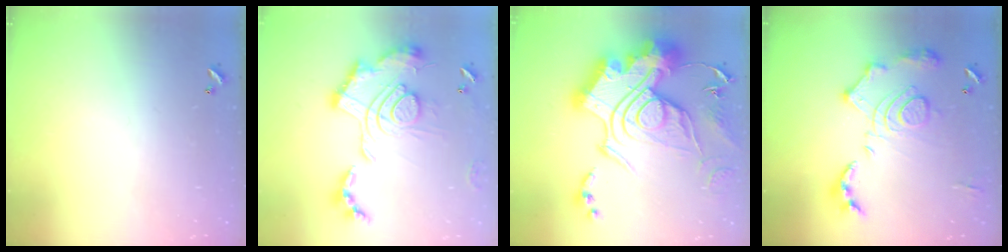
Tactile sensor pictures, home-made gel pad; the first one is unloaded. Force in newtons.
{"total": 2.5, "press": 1.9, "slide": 1.7}
{"total": 1.1, "press": 1.1, "slide": 0.0}
{"total": 16.6, "press": 16.6, "slide": 1.7}